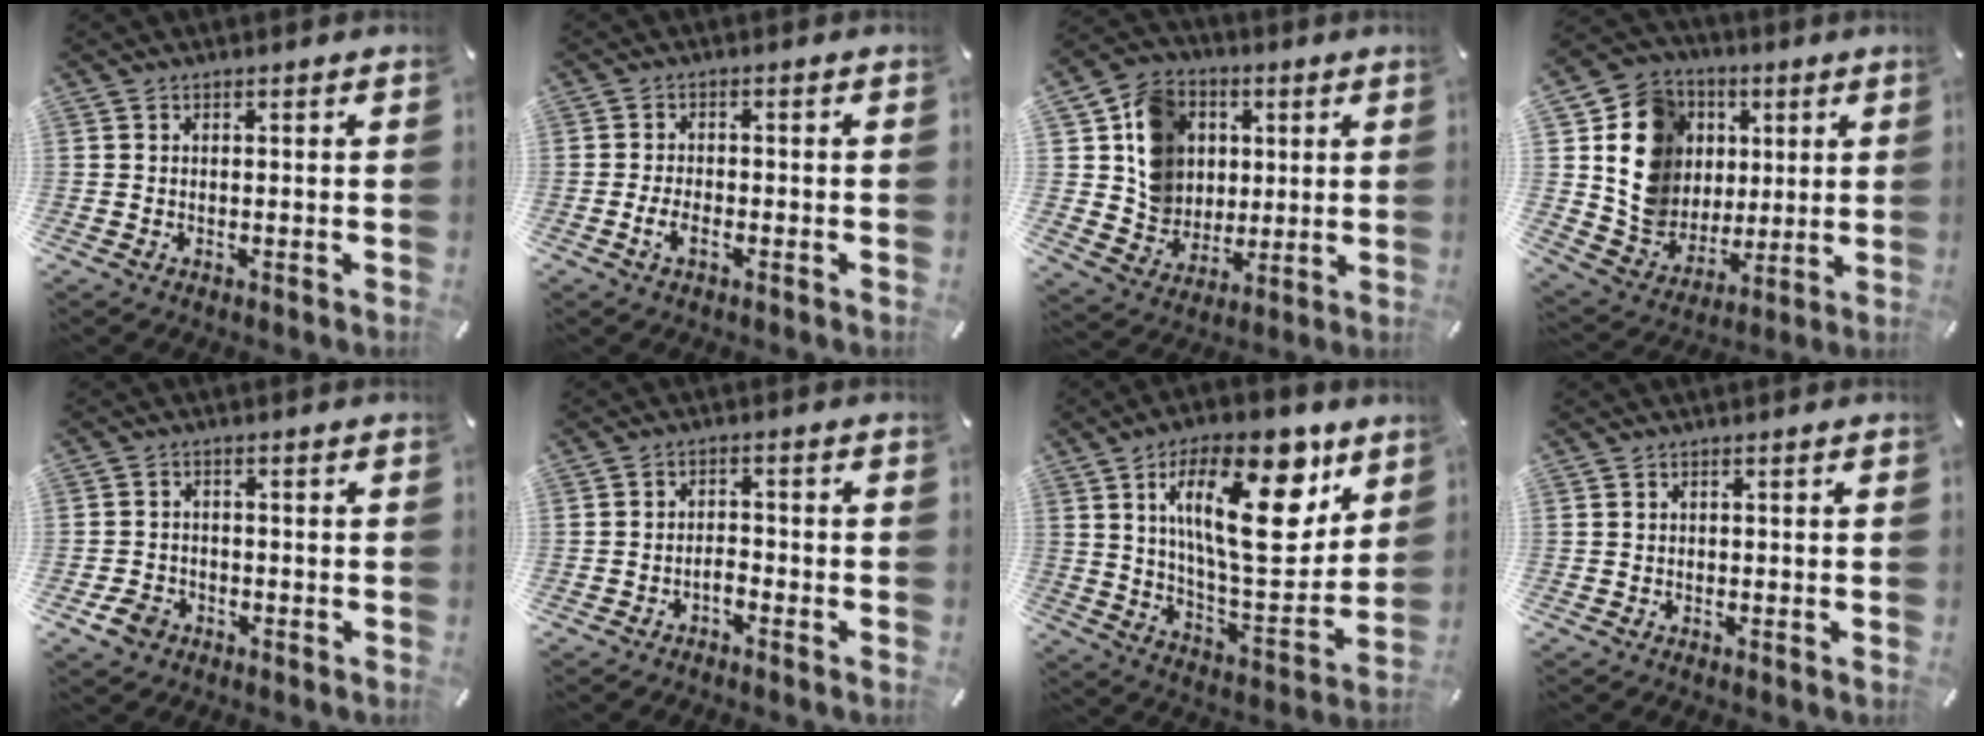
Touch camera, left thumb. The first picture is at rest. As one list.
[{"total": 3.6, "force": [-1.5, 1.5, 2.9], "torque": [-0.061, 0.002, -0.028]}, {"total": 12.8, "force": [3.0, 11.7, 4.0], "torque": [-0.073, -0.002, 0.067]}, {"total": 15.3, "force": [3.6, 14.2, 4.3], "torque": [-0.070, -0.010, 0.081]}, {"total": 4.0, "force": [-2.0, 3.3, 1.2], "torque": [-0.023, 0.009, -0.037]}, {"total": 2.6, "force": [-1.8, 1.2, 1.4], "torque": [-0.025, 0.012, -0.035]}, {"total": 25.9, "force": [11.8, 10.8, 20.3], "torque": [-0.322, -0.058, 0.187]}, {"total": 0.0}]